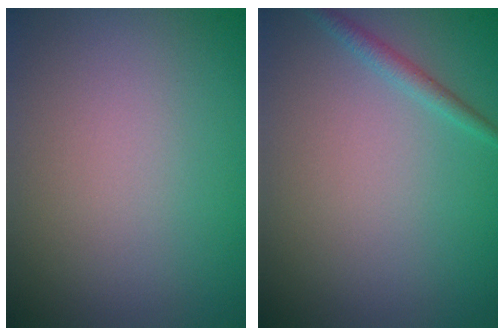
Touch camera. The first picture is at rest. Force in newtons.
{"total": 1.1, "press": 1.1, "slide": 0.1}